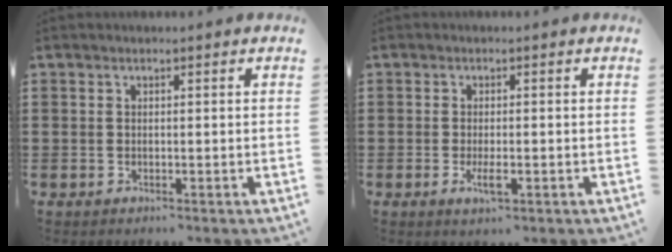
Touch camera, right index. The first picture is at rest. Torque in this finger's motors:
{"motor_torque": [0.64, -0.01, 0.06, 0.04]}